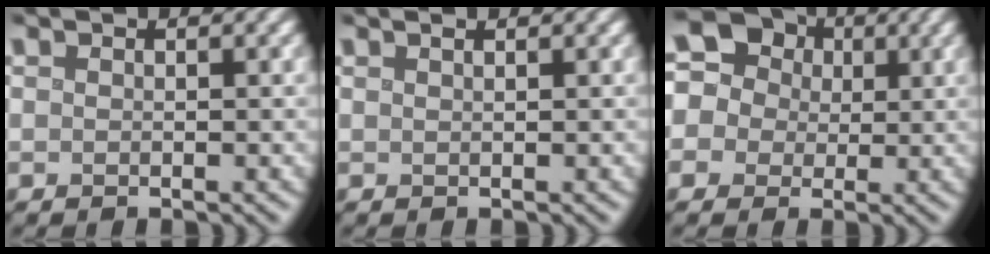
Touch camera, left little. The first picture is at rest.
{"total": 1.4, "force": [0.9, 0.5, 0.9], "torque": [-0.002, -0.001, 0.002]}
{"total": 14.3, "force": [3.8, 12.6, 5.4], "torque": [-0.125, 0.049, 0.023]}